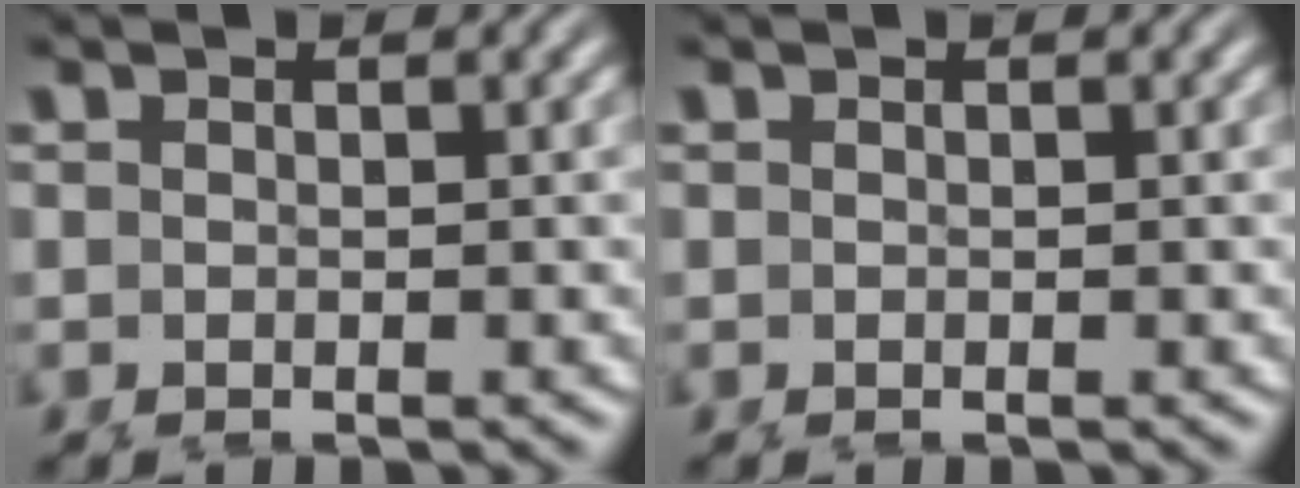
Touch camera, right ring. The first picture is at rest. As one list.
[{"total": 0.0}]